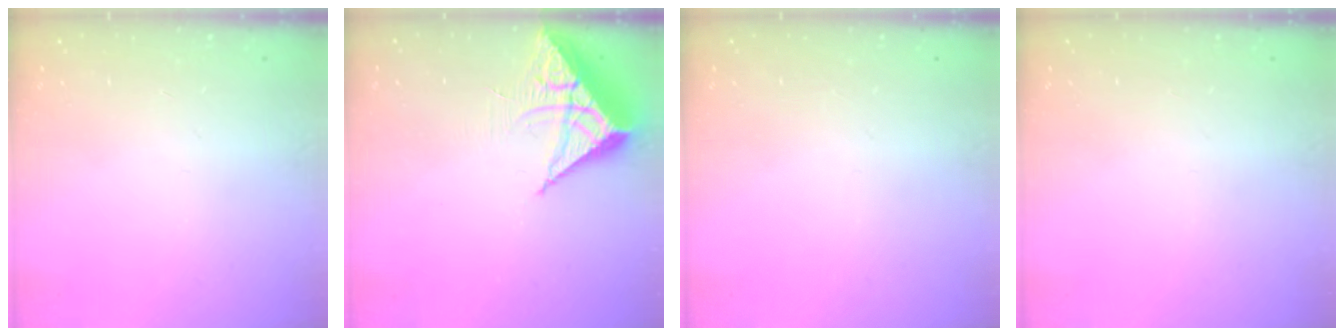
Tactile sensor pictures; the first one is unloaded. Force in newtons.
{"total": 7.7, "press": 7.7, "slide": 0.5}
{"total": 0.0}
{"total": 0.0}